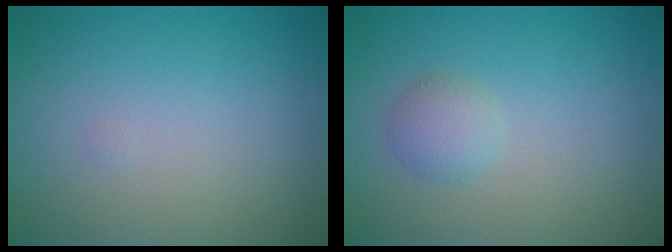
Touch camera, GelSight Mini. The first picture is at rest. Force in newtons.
{"total": 1.8, "press": 1.8, "slide": 0.1}